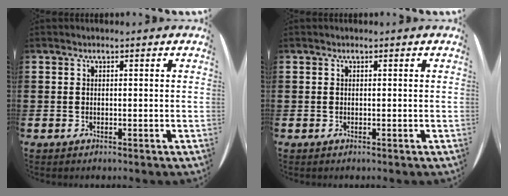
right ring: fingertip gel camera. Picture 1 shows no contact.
{"total": 0.0}